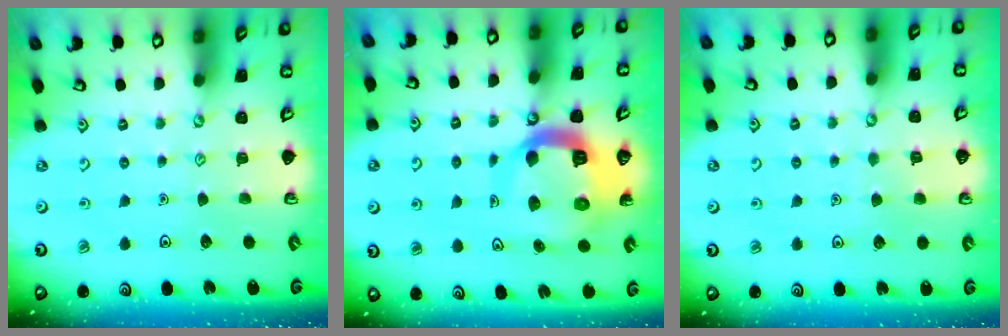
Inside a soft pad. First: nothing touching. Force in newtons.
{"total": 12.9, "press": 12.8, "slide": 1.6}
{"total": 2.6, "press": 2.6, "slide": 0.3}